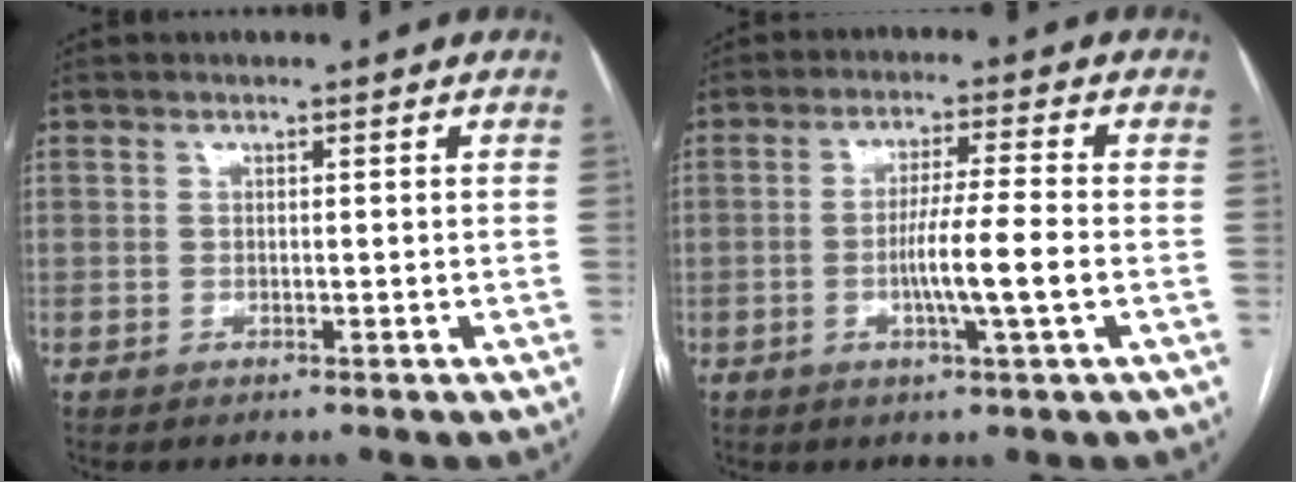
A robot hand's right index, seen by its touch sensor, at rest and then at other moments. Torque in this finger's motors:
{"motor_torque": [1.91, -0.05, 0.71, 0.17]}